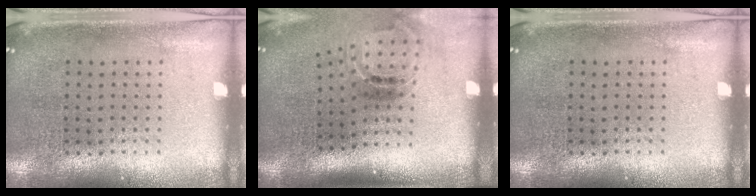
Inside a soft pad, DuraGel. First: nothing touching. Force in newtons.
{"total": 1.5, "press": 1.1, "slide": 1.1}
{"total": 0.0}